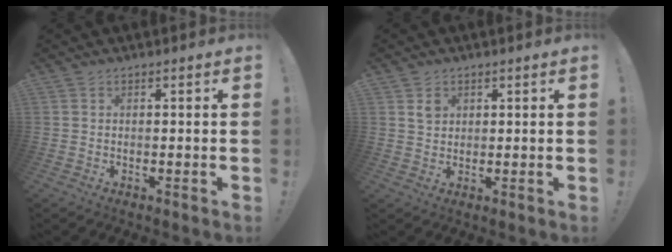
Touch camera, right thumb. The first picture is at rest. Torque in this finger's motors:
{"motor_torque": [0.06, 0.14, 0.15, -0.05, -0.01]}